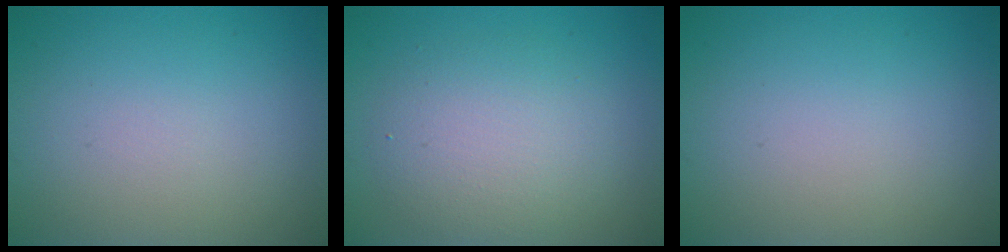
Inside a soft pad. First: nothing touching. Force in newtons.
{"total": 4.4, "press": 4.4, "slide": 0.3}
{"total": 0.0}